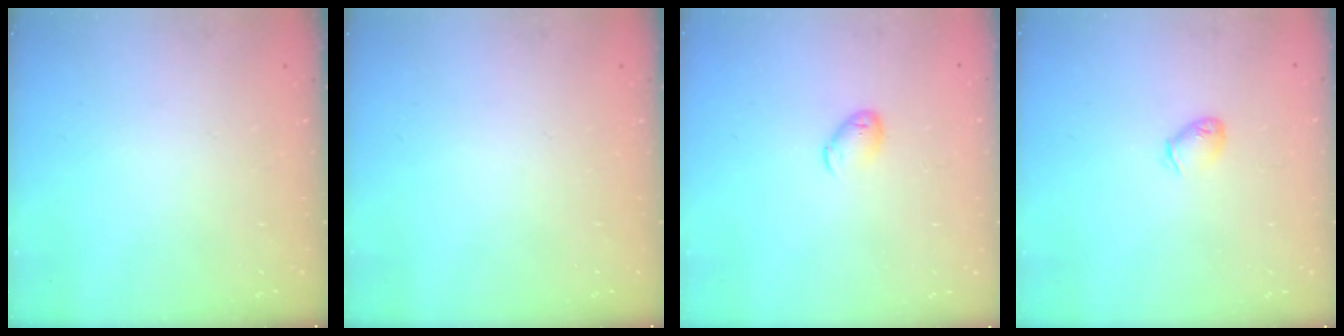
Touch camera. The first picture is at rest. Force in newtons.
{"total": 0.0}
{"total": 5.3, "press": 5.2, "slide": 0.9}
{"total": 4.1, "press": 4.0, "slide": 0.9}